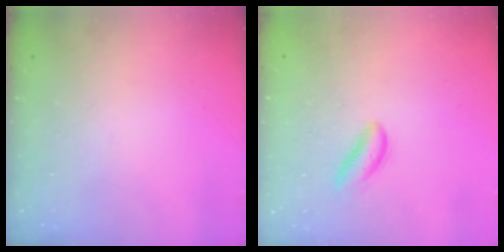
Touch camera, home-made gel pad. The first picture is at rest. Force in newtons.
{"total": 2.2, "press": 2.2, "slide": 0.4}